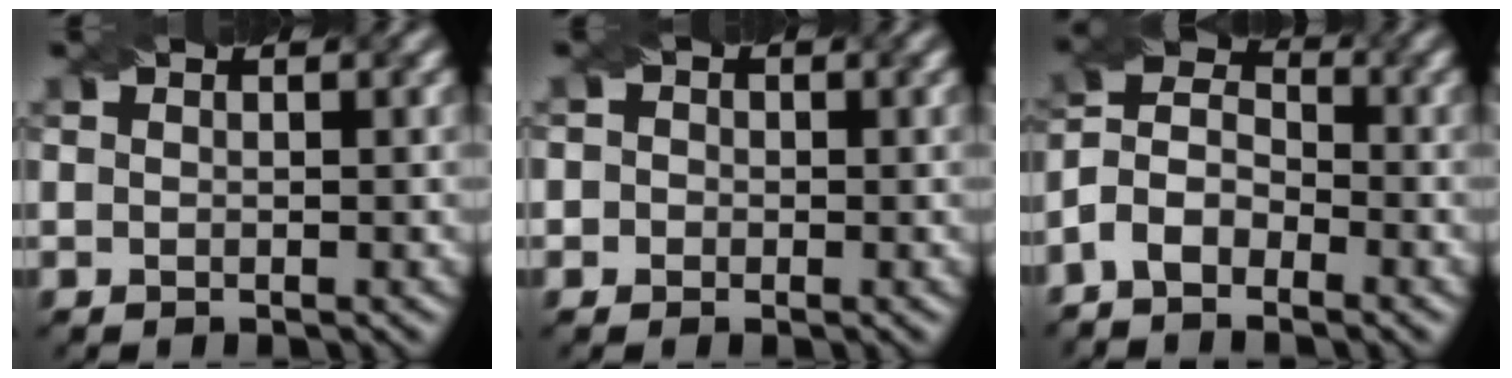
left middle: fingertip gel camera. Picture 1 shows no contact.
{"total": 2.0, "force": [0.4, 1.9, 0.7], "torque": [0.011, 0.015, -0.015]}
{"total": 4.9, "force": [-3.5, 2.4, 2.5], "torque": [-0.045, 0.012, -0.079]}